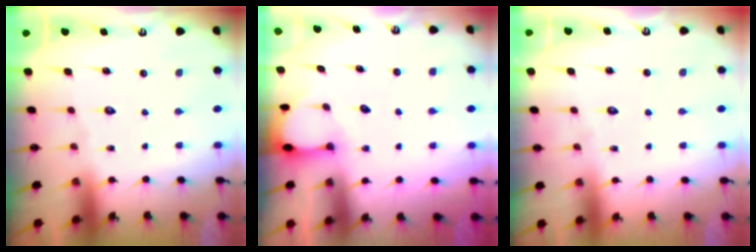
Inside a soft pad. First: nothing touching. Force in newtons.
{"total": 2.0, "press": 1.9, "slide": 0.3}
{"total": 2.3, "press": 2.3, "slide": 0.3}